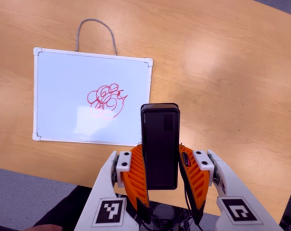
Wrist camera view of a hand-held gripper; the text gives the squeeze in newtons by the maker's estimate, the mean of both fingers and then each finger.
{"total": 4.7, "left": 3.5, "right": 5.8}